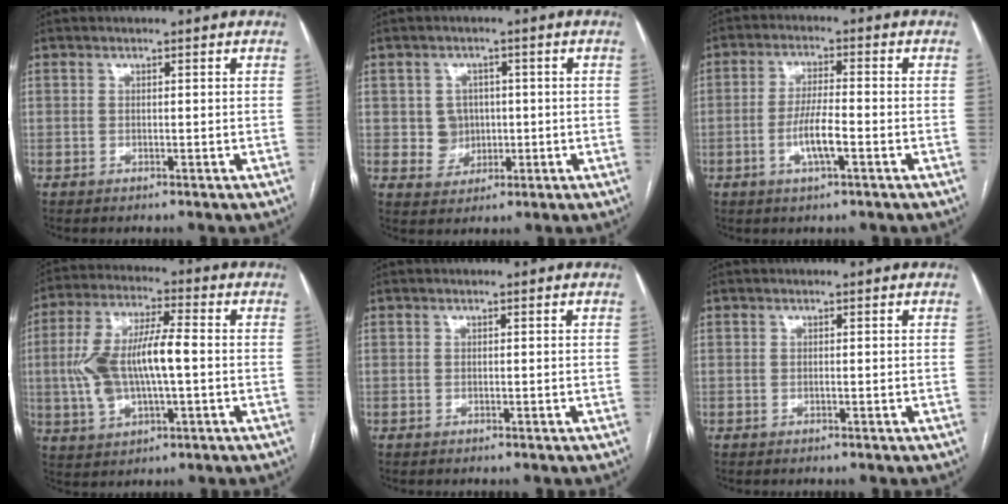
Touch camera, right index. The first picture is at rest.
{"total": 4.2, "force": [0.0, 4.0, 1.0], "torque": [-0.009, 0.012, 0.008]}
{"total": 5.9, "force": [-2.1, 0.9, 5.5], "torque": [-0.109, 0.000, -0.039]}
{"total": 12.9, "force": [-0.6, 4.1, 12.2], "torque": [-0.255, 0.022, -0.004]}
{"total": 0.0}
{"total": 0.0}